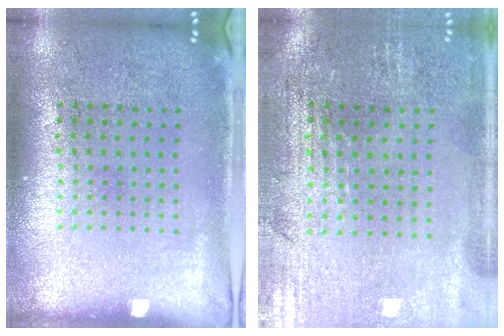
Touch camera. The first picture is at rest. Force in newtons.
{"total": 0.8, "press": 0.7, "slide": 0.5}